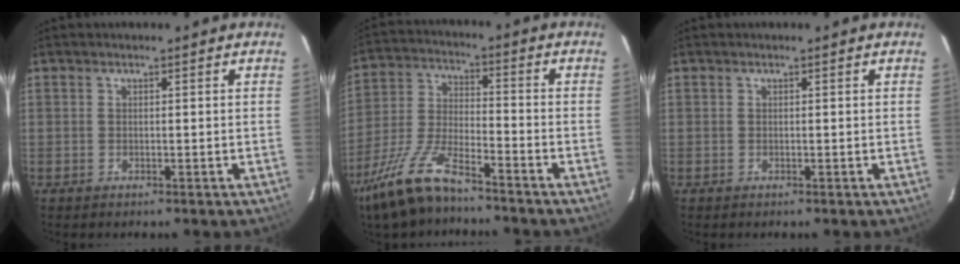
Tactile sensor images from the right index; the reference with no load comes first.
{"total": 13.8, "force": [-10.3, 3.7, 8.4], "torque": [-0.190, -0.010, -0.202]}
{"total": 0.0}